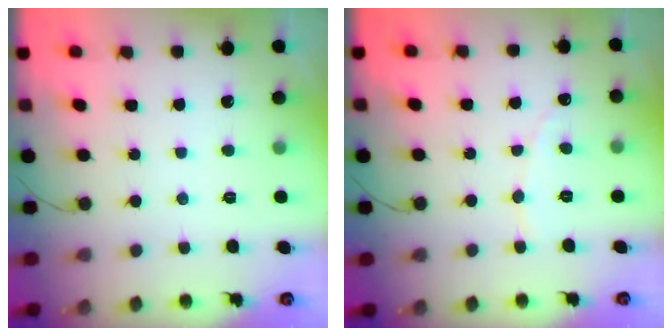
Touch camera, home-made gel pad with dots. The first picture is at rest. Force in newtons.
{"total": 2.5, "press": 2.5, "slide": 0.1}